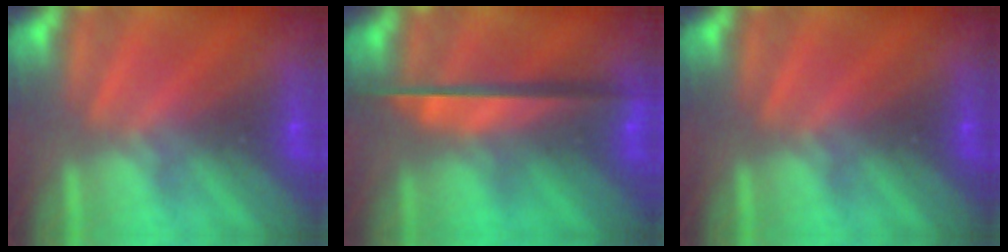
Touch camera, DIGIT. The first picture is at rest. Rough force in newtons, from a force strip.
{"total": 11.1}
{"total": 0.0}